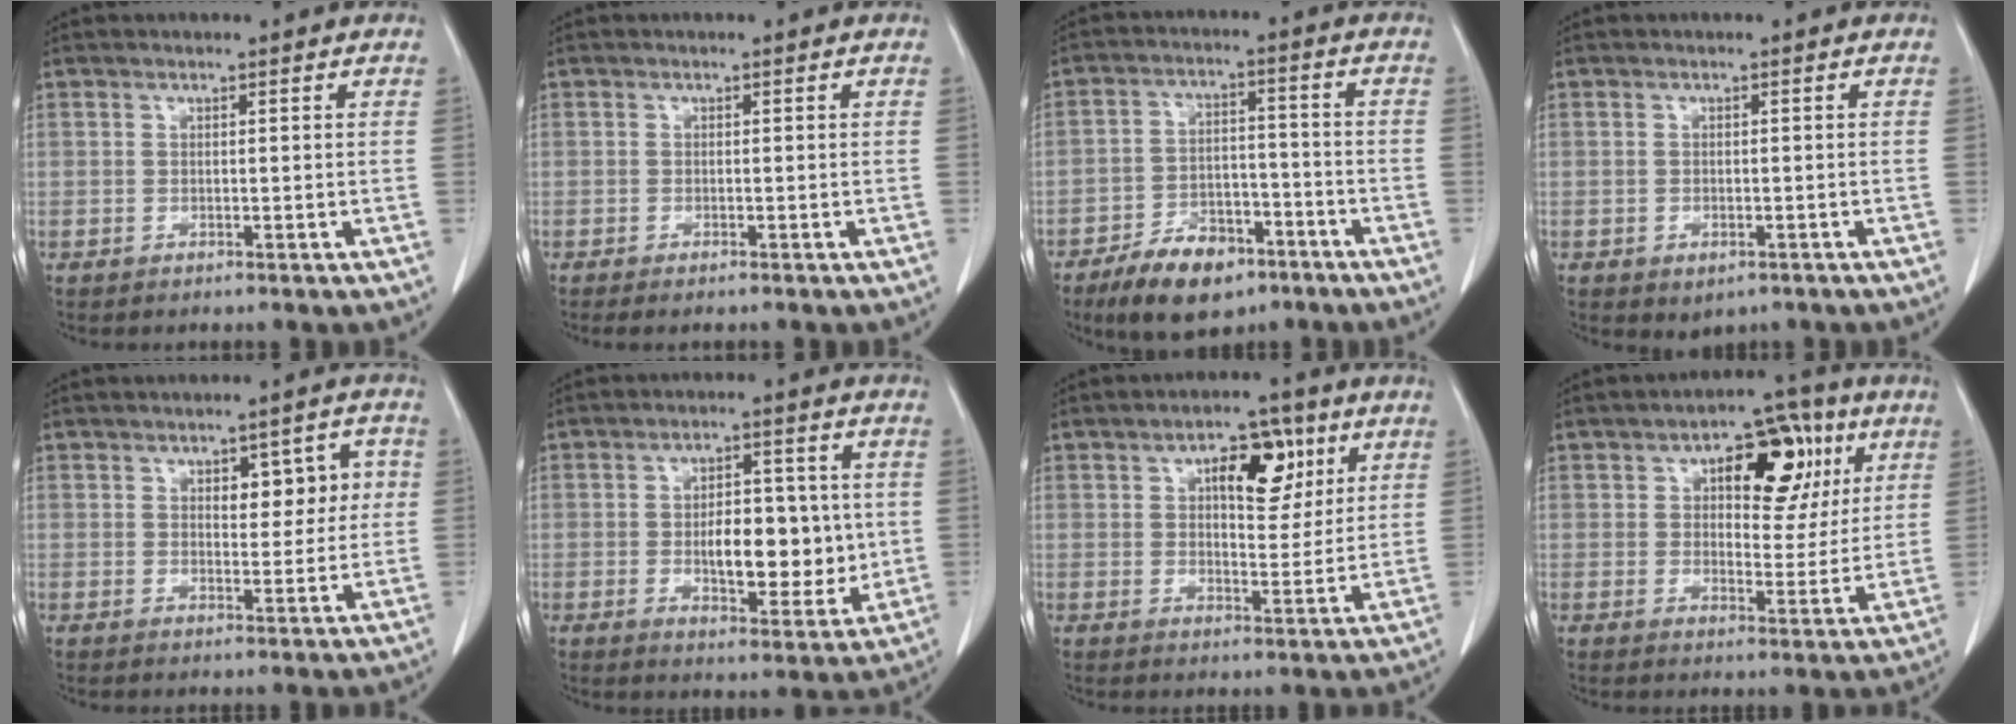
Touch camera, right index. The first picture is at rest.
{"total": 1.9, "force": [-1.5, 0.2, 1.1], "torque": [-0.017, -0.004, -0.017]}
{"total": 10.8, "force": [-7.2, 5.0, 6.1], "torque": [-0.109, 0.004, -0.121]}
{"total": 2.5, "force": [-1.3, 1.7, 1.4], "torque": [-0.015, -0.001, -0.002]}
{"total": 6.1, "force": [1.5, 3.1, 5.0], "torque": [-0.056, 0.019, 0.024]}
{"total": 10.8, "force": [-0.4, 4.9, 9.6], "torque": [-0.145, 0.007, 0.002]}
{"total": 8.4, "force": [3.5, 3.9, 6.6], "torque": [-0.092, 0.015, 0.052]}
{"total": 11.8, "force": [4.5, 6.0, 9.0], "torque": [-0.115, 0.030, 0.067]}